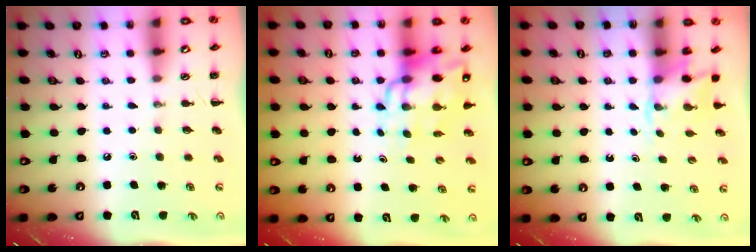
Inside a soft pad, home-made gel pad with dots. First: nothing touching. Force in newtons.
{"total": 14.0, "press": 13.2, "slide": 4.4}
{"total": 2.8, "press": 2.6, "slide": 1.0}